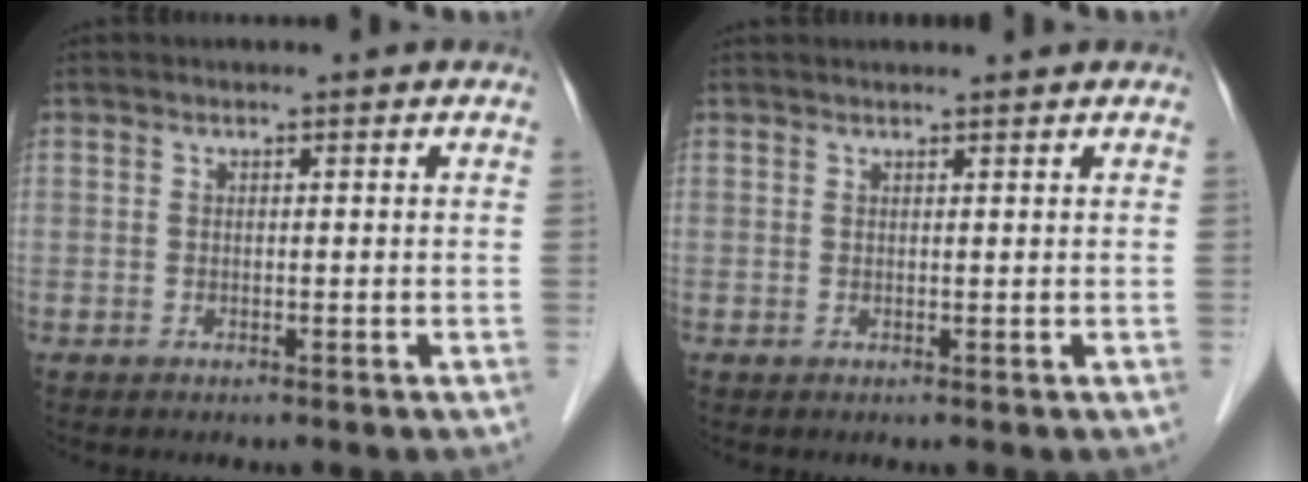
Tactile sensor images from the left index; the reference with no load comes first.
{"total": 2.7, "force": [2.5, -0.1, 1.0], "torque": [-0.009, 0.019, 0.033]}